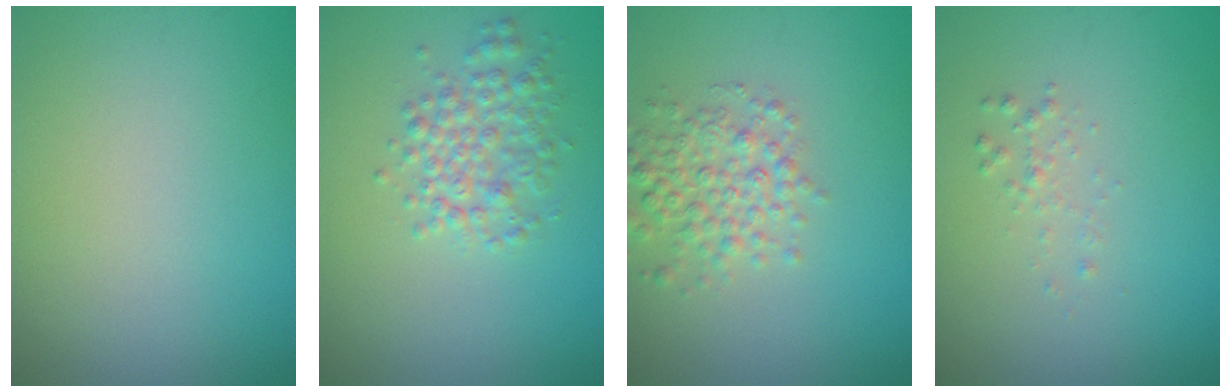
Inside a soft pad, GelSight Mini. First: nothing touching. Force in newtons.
{"total": 3.0, "press": 3.0, "slide": 0.0}
{"total": 3.5, "press": 3.5, "slide": 0.1}
{"total": 0.9, "press": 0.9, "slide": 0.0}